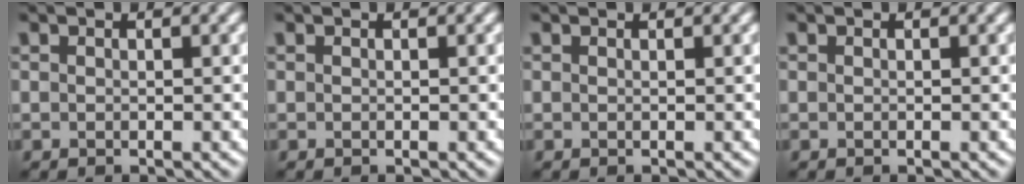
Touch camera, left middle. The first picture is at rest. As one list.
[{"total": 0.0}, {"total": 0.6, "force": [0.6, 0.0, 0.1], "torque": [-0.003, -0.002, 0.005]}, {"total": 0.0}]